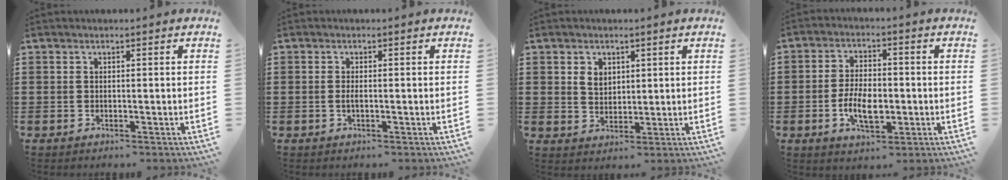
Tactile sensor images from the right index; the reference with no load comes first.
{"total": 1.1, "force": [-0.2, 0.2, 1.0], "torque": [-0.019, -0.002, -0.004]}
{"total": 2.7, "force": [1.3, 2.0, 1.1], "torque": [-0.029, 0.006, 0.026]}
{"total": 6.6, "force": [-1.7, 3.1, 5.6], "torque": [-0.116, 0.002, -0.034]}